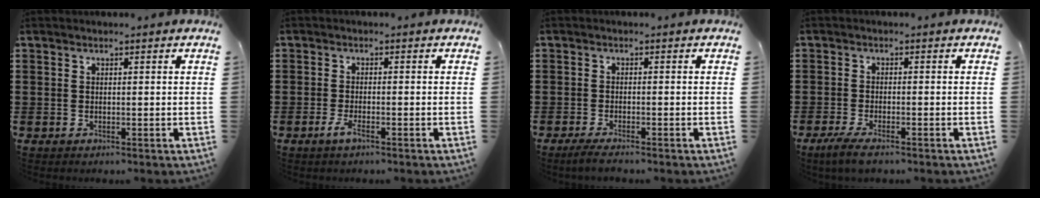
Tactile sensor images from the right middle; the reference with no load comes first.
{"total": 2.2, "force": [-1.0, 0.4, 1.9], "torque": [-0.040, -0.003, -0.020]}
{"total": 1.7, "force": [-1.4, 0.1, 1.0], "torque": [-0.024, -0.002, -0.029]}
{"total": 2.8, "force": [-2.1, 0.3, 1.9], "torque": [-0.046, -0.004, -0.043]}